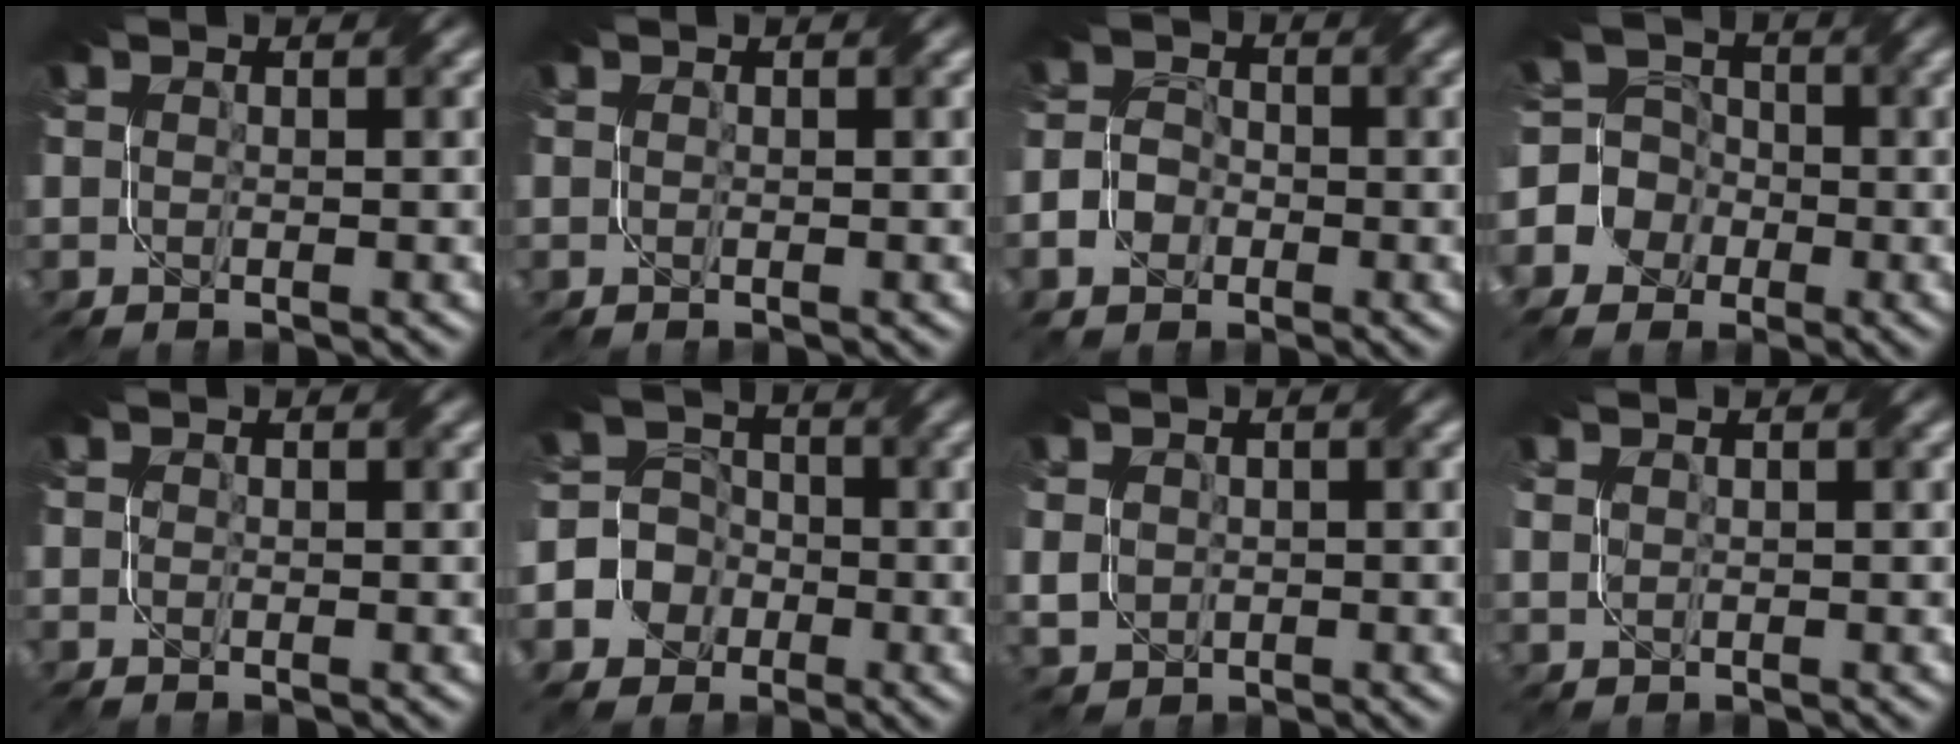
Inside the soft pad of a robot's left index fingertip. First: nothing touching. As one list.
[{"total": 0.0}, {"total": 2.9, "force": [-1.9, 1.8, 1.1], "torque": [-0.013, 0.001, -0.046]}, {"total": 7.5, "force": [-2.9, 6.7, 1.6], "torque": [-0.039, 0.020, -0.090]}, {"total": 0.0}, {"total": 7.3, "force": [-3.5, 6.3, 1.1], "torque": [-0.019, 0.004, -0.090]}, {"total": 2.4, "force": [0.0, 2.2, 1.0], "torque": [-0.041, 0.005, 0.000]}, {"total": 0.6, "force": [0.4, 0.2, 0.4], "torque": [-0.012, 0.001, 0.009]}]